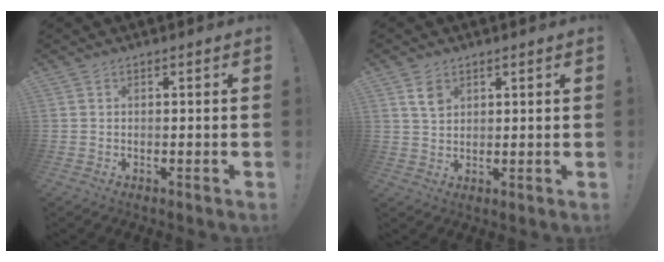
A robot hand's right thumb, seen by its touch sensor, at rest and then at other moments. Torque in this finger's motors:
{"motor_torque": [0.58, 0.79, 0.29, -0.21, 0.00]}